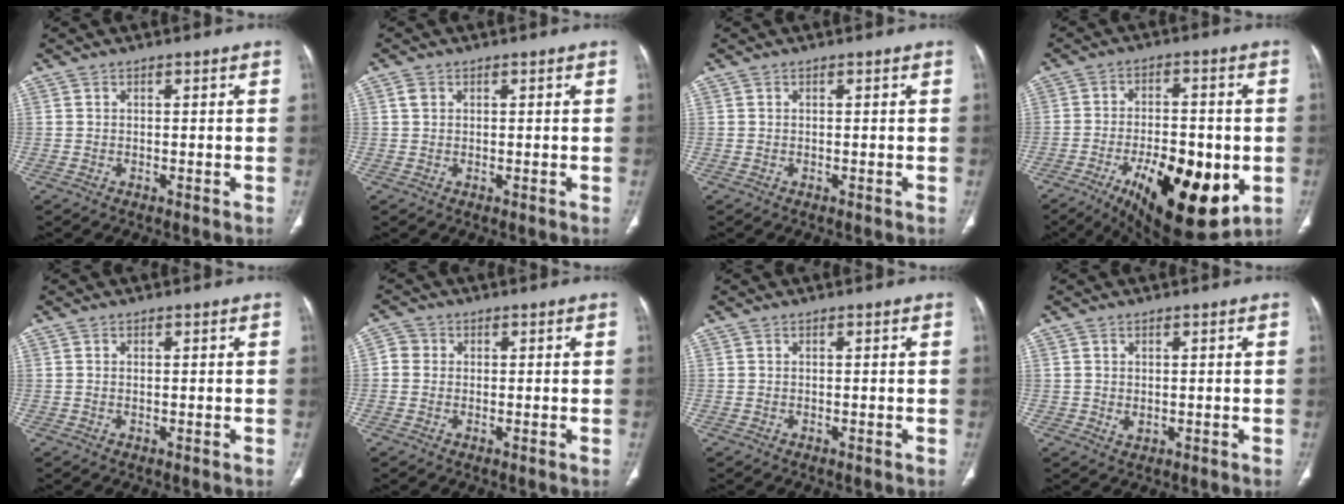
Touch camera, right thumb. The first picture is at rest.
{"total": 1.2, "force": [0.4, 1.0, 0.6], "torque": [-0.011, 0.005, 0.008]}
{"total": 0.0}
{"total": 21.2, "force": [-7.2, 9.0, 17.8], "torque": [-0.242, 0.002, -0.091]}
{"total": 0.0}
{"total": 2.6, "force": [0.0, 2.5, 0.8], "torque": [-0.002, 0.007, -0.007]}
{"total": 0.0}
{"total": 1.3, "force": [0.1, 1.1, 0.6], "torque": [-0.006, -0.002, 0.007]}